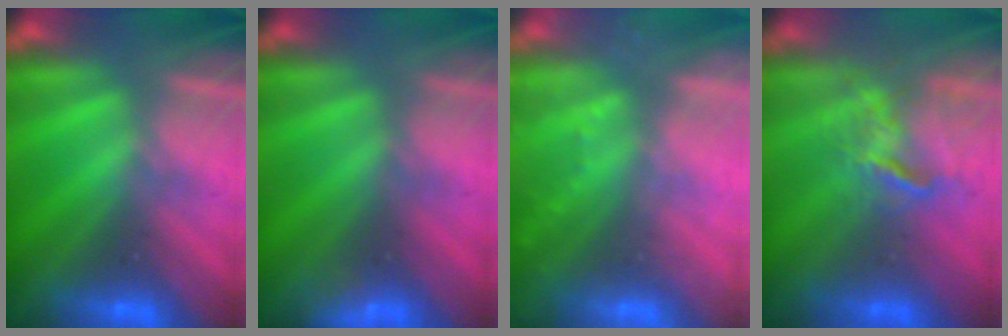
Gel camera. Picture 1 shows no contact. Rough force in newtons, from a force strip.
{"total": 2.9}
{"total": 2.2}
{"total": 3.7}